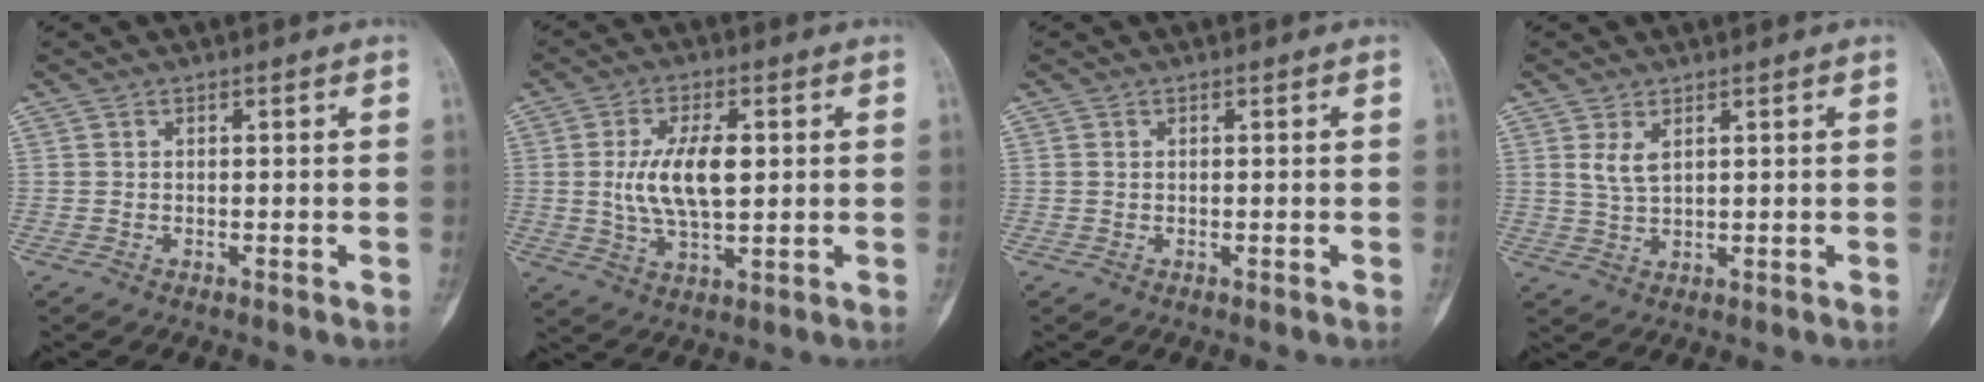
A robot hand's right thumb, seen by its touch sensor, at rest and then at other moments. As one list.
[{"total": 10.3, "force": [1.1, 4.8, 9.1], "torque": [-0.167, -0.004, 0.024]}, {"total": 0.6, "force": [0.2, 0.4, 0.4], "torque": [-0.011, 0.002, 0.004]}, {"total": 3.6, "force": [1.6, 1.6, 2.7], "torque": [-0.054, -0.009, 0.040]}]